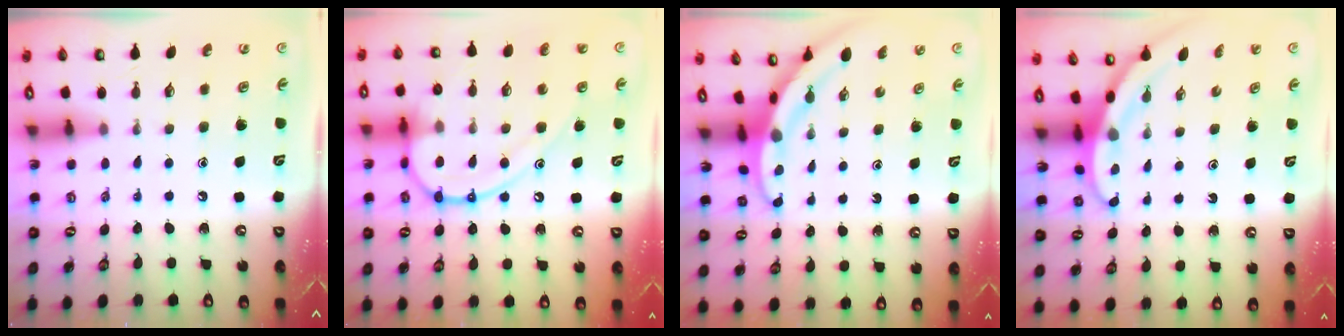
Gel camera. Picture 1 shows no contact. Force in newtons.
{"total": 15.1, "press": 15.1, "slide": 1.4}
{"total": 3.1, "press": 3.1, "slide": 0.2}
{"total": 3.2, "press": 3.2, "slide": 0.2}